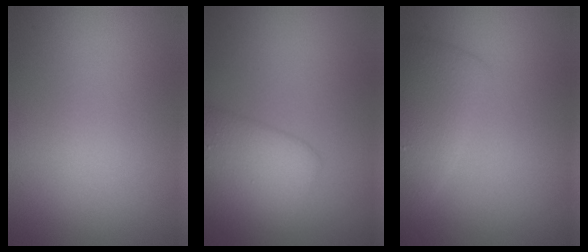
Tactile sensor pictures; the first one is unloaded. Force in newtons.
{"total": 4.1, "press": 4.1, "slide": 0.3}
{"total": 3.4, "press": 3.4, "slide": 0.0}